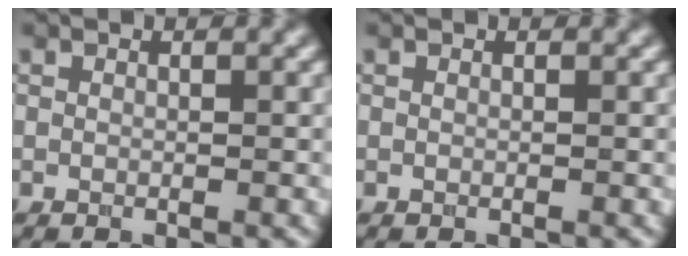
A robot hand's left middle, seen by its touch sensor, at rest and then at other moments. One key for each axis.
{"total": 0.0}